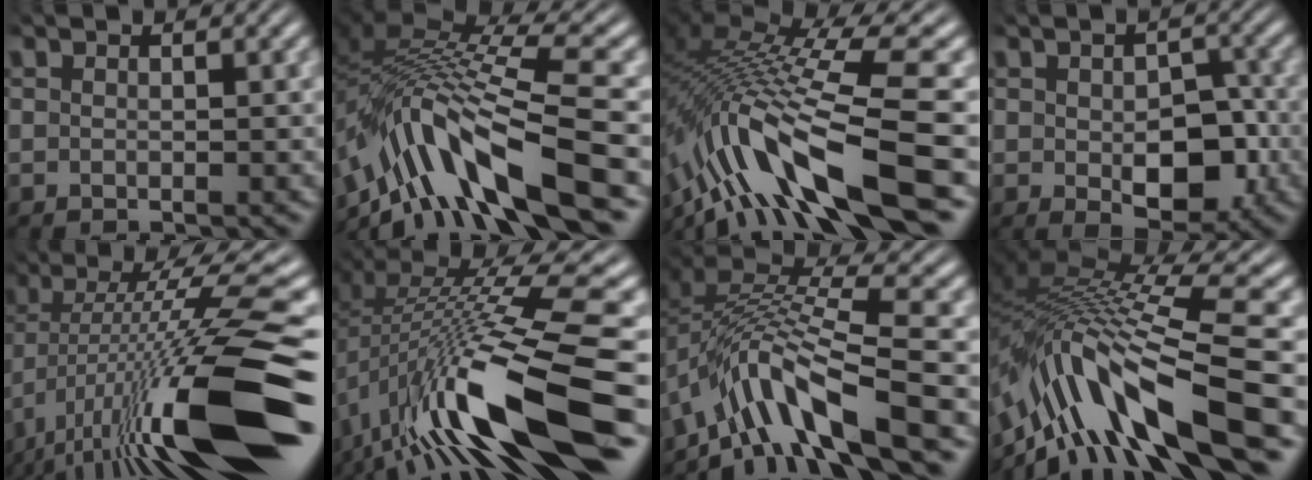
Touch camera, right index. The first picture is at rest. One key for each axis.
{"total": 12.0, "fx": -3.4, "fy": 6.9, "fz": 9.2, "tx": -0.199, "ty": -0.032, "tz": -0.041}
{"total": 11.8, "fx": -3.0, "fy": 5.9, "fz": 9.8, "tx": -0.210, "ty": -0.036, "tz": -0.030}
{"total": 5.2, "fx": -1.0, "fy": 3.2, "fz": 4.0, "tx": -0.055, "ty": -0.027, "tz": -0.003}
{"total": 14.2, "fx": -1.5, "fy": 4.2, "fz": 13.5, "tx": -0.205, "ty": -0.005, "tz": -0.003}
{"total": 11.3, "fx": -2.3, "fy": 3.8, "fz": 10.5, "tx": -0.181, "ty": -0.011, "tz": -0.017}
{"total": 9.0, "fx": -3.1, "fy": 4.8, "fz": 7.0, "tx": -0.145, "ty": -0.024, "tz": -0.040}
{"total": 13.1, "fx": -2.8, "fy": 7.0, "fz": 10.6, "tx": -0.210, "ty": -0.024, "tz": -0.033}